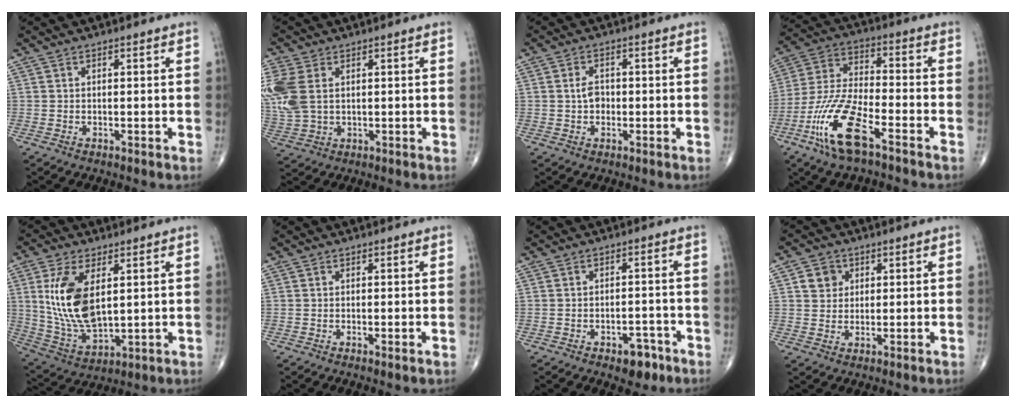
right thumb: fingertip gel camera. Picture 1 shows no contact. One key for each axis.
{"total": 11.6, "fx": 2.5, "fy": 7.7, "fz": 8.3, "tx": -0.226, "ty": 0.001, "tz": 0.058}
{"total": 2.8, "fx": -0.2, "fy": 2.1, "fz": 2.0, "tx": -0.029, "ty": 0.005, "tz": -0.006}
{"total": 14.8, "fx": -8.0, "fy": 4.7, "fz": 11.5, "tx": -0.248, "ty": 0.034, "tz": -0.155}
{"total": 14.5, "fx": 3.3, "fy": 7.3, "fz": 12.1, "tx": -0.239, "ty": -0.021, "tz": 0.078}
{"total": 0.8, "fx": -0.2, "fy": 0.0, "fz": 0.8, "tx": -0.016, "ty": -0.003, "tz": -0.004}
{"total": 5.0, "fx": -3.0, "fy": 2.8, "fz": 2.9, "tx": -0.018, "ty": 0.023, "tz": -0.037}
{"total": 4.2, "fx": 1.4, "fy": 3.7, "fz": 1.3, "tx": -0.003, "ty": -0.003, "tz": 0.021}